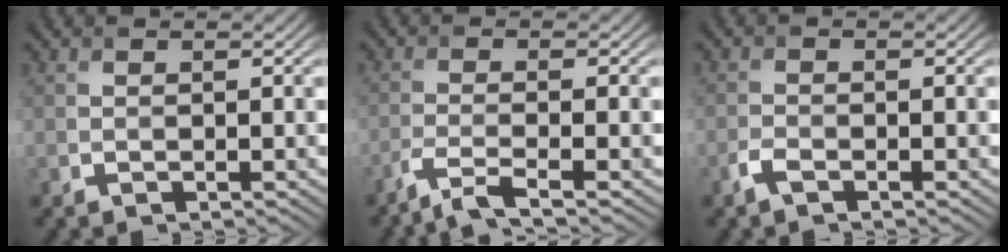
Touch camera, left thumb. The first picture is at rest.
{"total": 3.7, "force": [-2.6, 0.4, 2.5], "torque": [-0.042, 0.002, -0.072]}
{"total": 1.8, "force": [-1.3, 0.6, 1.1], "torque": [-0.029, -0.001, -0.031]}